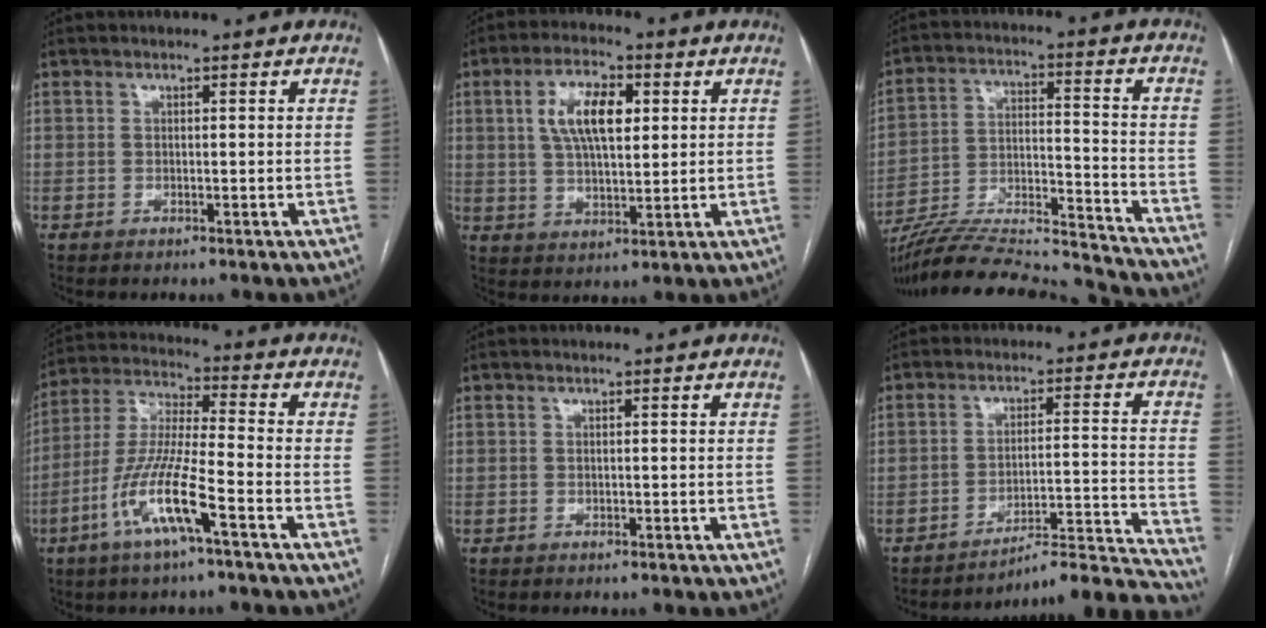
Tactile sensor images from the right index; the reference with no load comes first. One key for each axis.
{"total": 9.5, "fx": 2.6, "fy": 3.9, "fz": 8.2, "tx": -0.157, "ty": 0.016, "tz": 0.049}
{"total": 25.1, "fx": -23.5, "fy": 1.7, "fz": 8.7, "tx": -0.153, "ty": -0.006, "tz": -0.362}
{"total": 12.5, "fx": -5.7, "fy": 0.8, "fz": 11.1, "tx": -0.234, "ty": -0.004, "tz": -0.113}
{"total": 0.0}
{"total": 16.7, "fx": -16.4, "fy": -2.6, "fz": 2.1, "tx": 0.005, "ty": 0.018, "tz": -0.224}